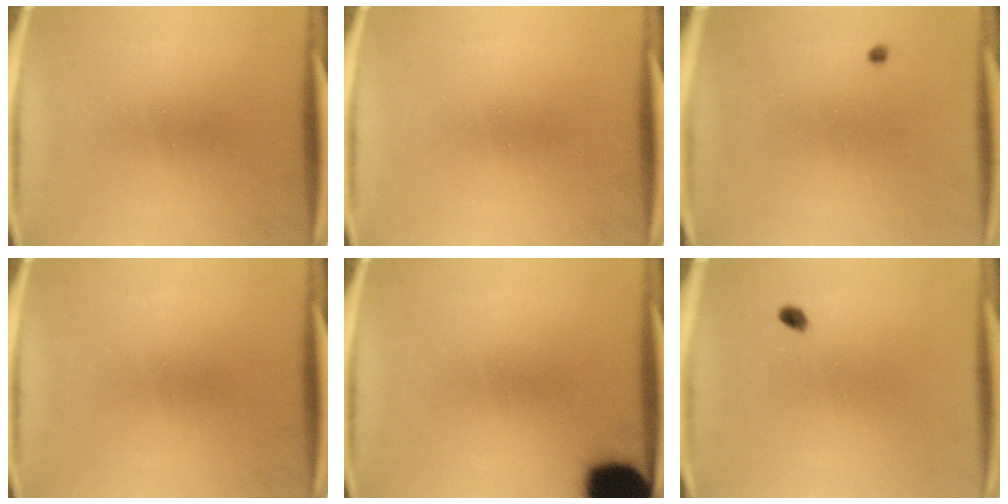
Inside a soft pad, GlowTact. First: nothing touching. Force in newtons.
{"total": 0.0}
{"total": 0.5}
{"total": 0.0}
{"total": 17.6}
{"total": 2.0}